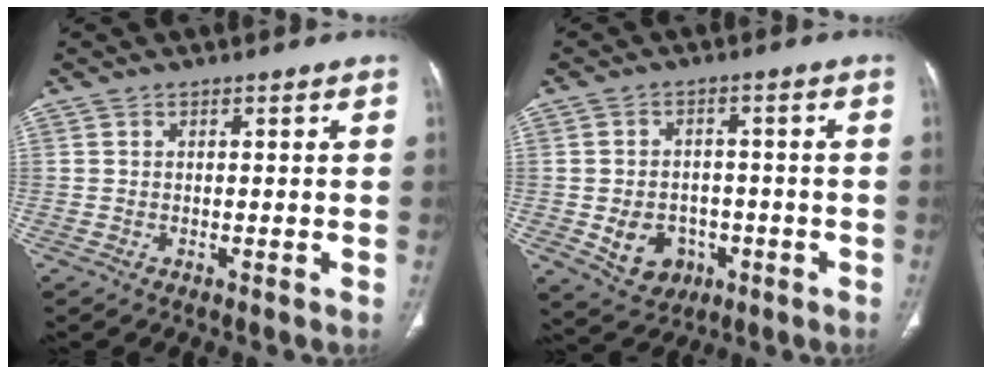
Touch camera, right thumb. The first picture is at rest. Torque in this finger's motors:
{"motor_torque": [-0.29, 0.44, 0.17, 0.54, 0.04]}